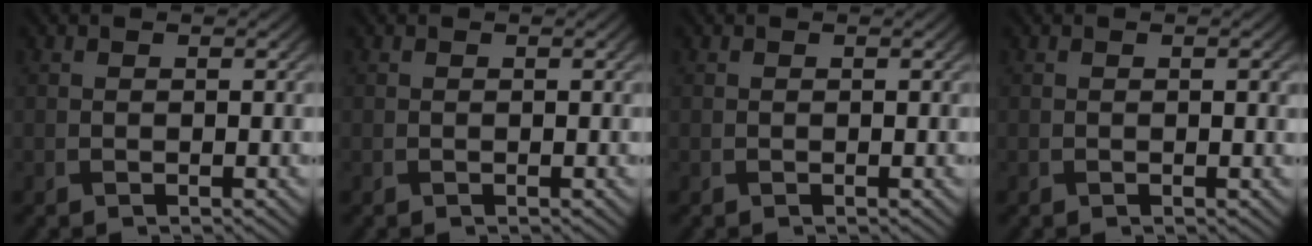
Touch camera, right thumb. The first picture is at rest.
{"total": 0.0}
{"total": 0.0}
{"total": 0.7, "force": [0.1, 0.1, 0.6], "torque": [-0.007, -0.002, 0.001]}